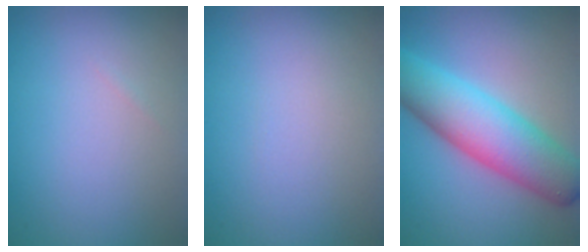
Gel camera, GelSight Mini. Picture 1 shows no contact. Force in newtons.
{"total": 0.0}
{"total": 8.4, "press": 8.4, "slide": 0.1}